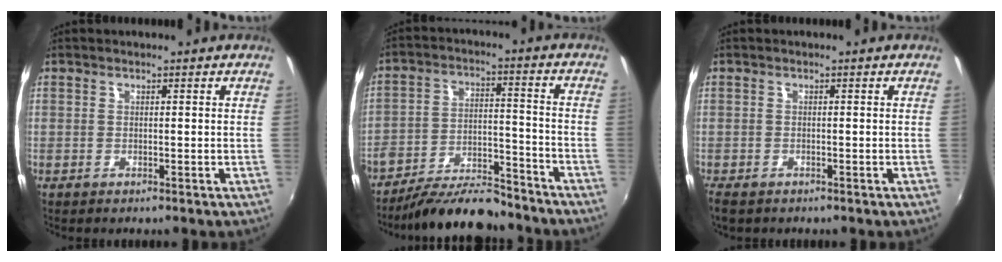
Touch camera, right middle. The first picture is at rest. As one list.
[{"total": 14.7, "force": [-12.7, 3.8, 6.3], "torque": [-0.126, -0.006, -0.201]}, {"total": 3.0, "force": [-2.2, 1.5, 1.4], "torque": [-0.034, -0.012, -0.039]}]